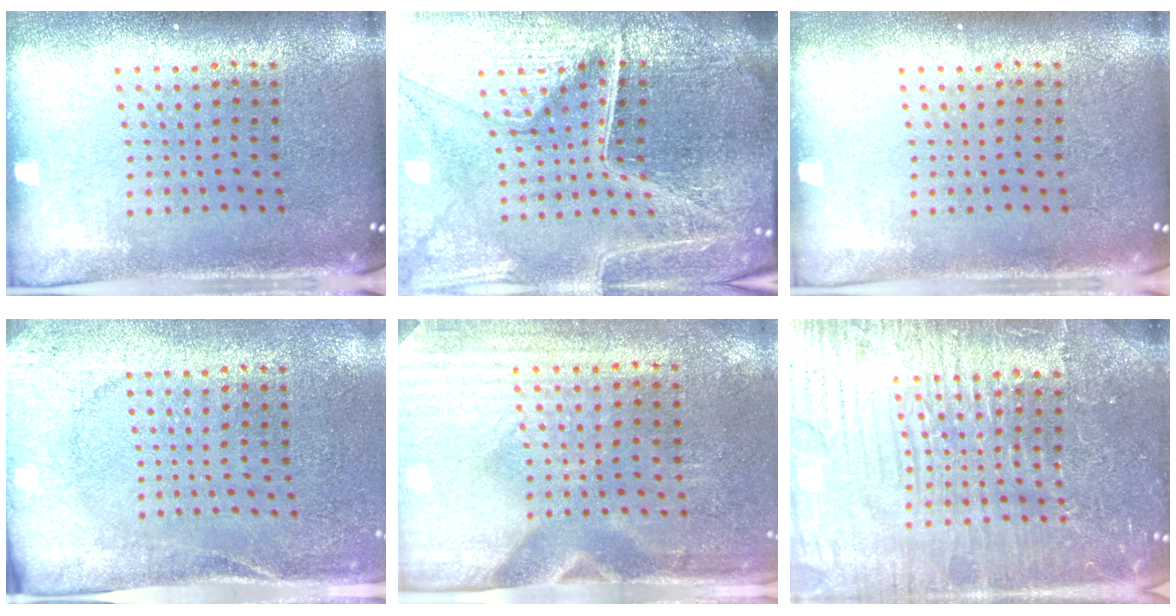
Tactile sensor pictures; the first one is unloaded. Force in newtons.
{"total": 6.3, "press": 5.7, "slide": 2.6}
{"total": 0.0}
{"total": 2.7, "press": 2.2, "slide": 1.5}
{"total": 3.0, "press": 2.6, "slide": 1.5}
{"total": 7.5, "press": 7.5, "slide": 0.9}